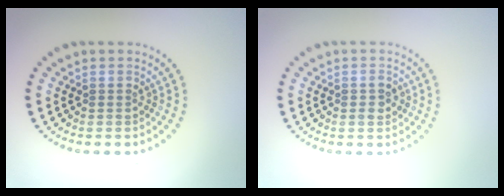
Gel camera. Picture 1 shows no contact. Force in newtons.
{"total": 1.4, "press": 1.4, "slide": 0.3}